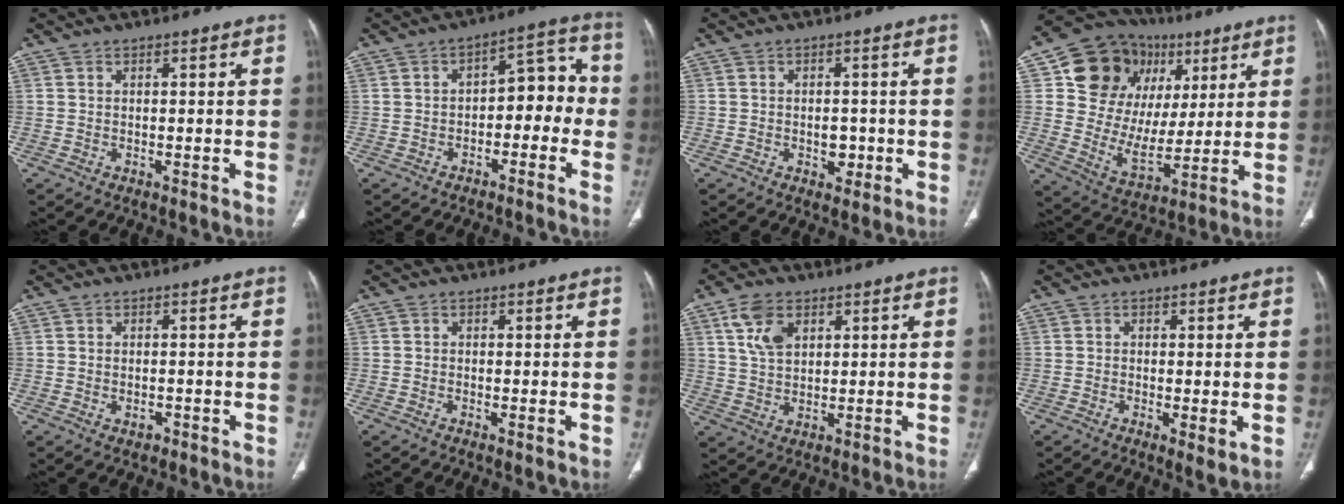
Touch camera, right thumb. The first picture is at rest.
{"total": 9.0, "force": [-2.2, 5.4, 6.8], "torque": [-0.054, 0.053, -0.039]}
{"total": 3.3, "force": [-0.8, 2.4, 2.1], "torque": [-0.010, 0.006, -0.007]}
{"total": 19.7, "force": [7.8, 15.7, 9.1], "torque": [-0.098, 0.000, 0.145]}
{"total": 1.4, "force": [-0.5, 1.0, 0.8], "torque": [-0.008, 0.004, -0.003]}
{"total": 0.6, "force": [-0.1, 0.2, 0.6], "torque": [-0.012, -0.003, -0.003]}
{"total": 7.1, "force": [3.2, 4.3, 4.6], "torque": [-0.076, -0.010, 0.068]}
{"total": 2.8, "force": [-0.4, 0.9, 2.6], "torque": [-0.046, -0.012, -0.009]}